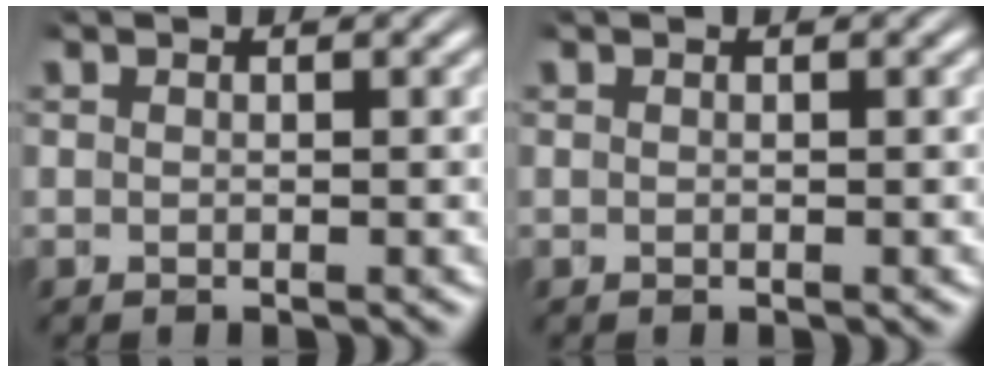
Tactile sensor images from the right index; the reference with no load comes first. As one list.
[{"total": 0.0}]